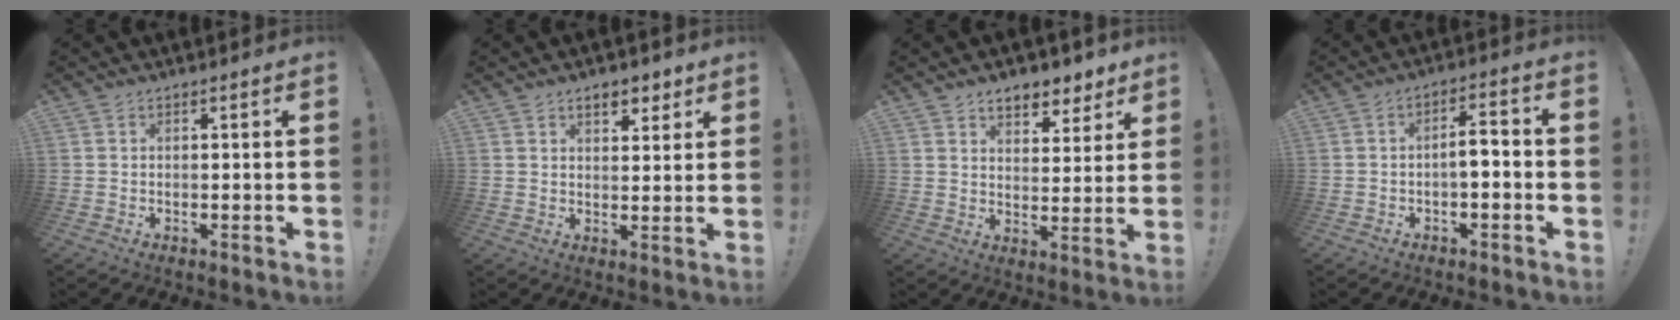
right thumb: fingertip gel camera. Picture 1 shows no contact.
{"total": 5.8, "force": [3.8, 3.2, 3.0], "torque": [-0.026, -0.016, 0.064]}
{"total": 7.8, "force": [6.1, 4.1, 2.6], "torque": [-0.025, -0.046, 0.111]}
{"total": 5.3, "force": [-1.5, 1.8, 4.8], "torque": [-0.074, 0.007, -0.029]}